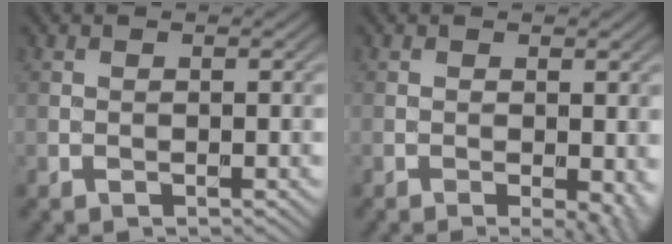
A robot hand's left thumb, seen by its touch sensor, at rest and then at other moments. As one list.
[{"total": 3.4, "force": [-0.9, 1.2, 3.0], "torque": [-0.042, -0.011, -0.011]}]